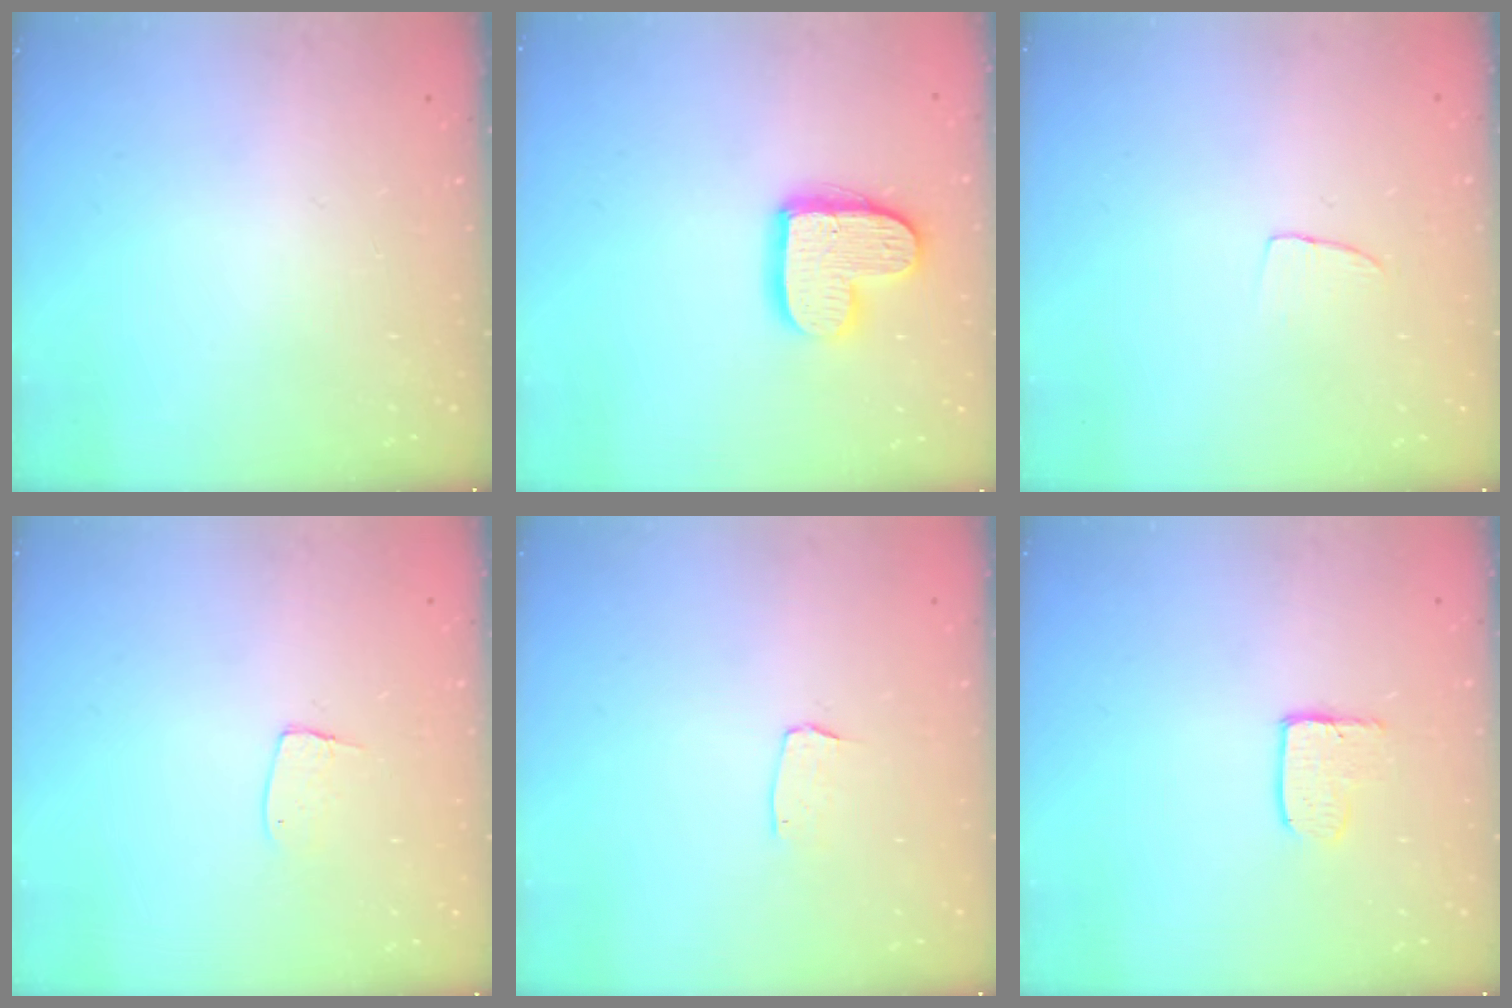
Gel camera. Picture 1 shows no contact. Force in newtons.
{"total": 13.0, "press": 13.0, "slide": 0.8}
{"total": 3.3, "press": 3.3, "slide": 0.2}
{"total": 5.2, "press": 5.2, "slide": 0.3}
{"total": 3.6, "press": 3.6, "slide": 0.3}
{"total": 3.7, "press": 3.7, "slide": 0.2}